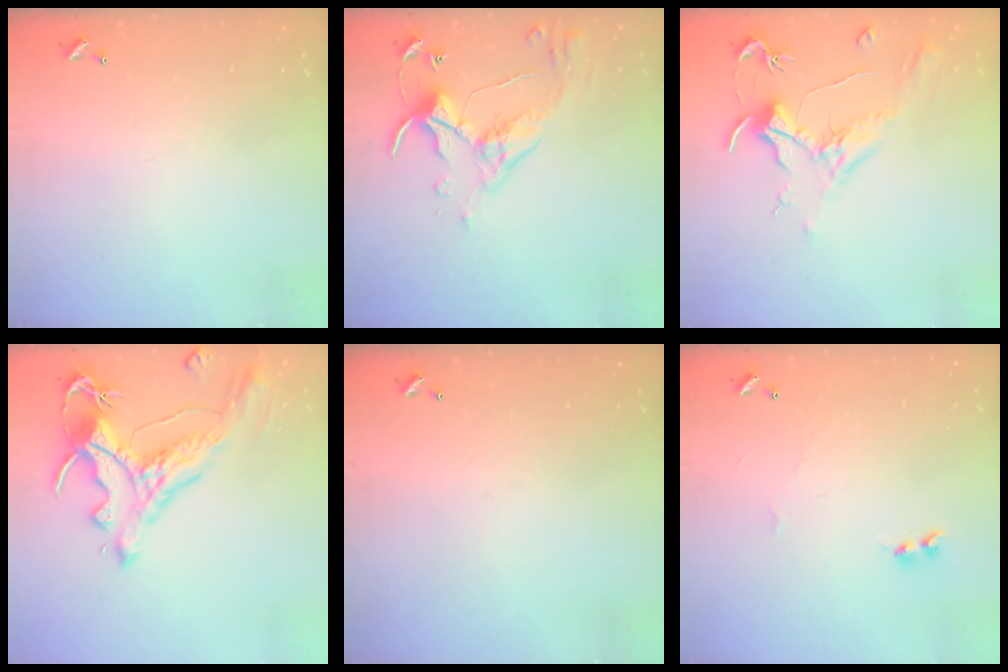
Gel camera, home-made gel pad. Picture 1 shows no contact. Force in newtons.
{"total": 5.7, "press": 5.7, "slide": 0.7}
{"total": 1.9, "press": 1.7, "slide": 0.9}
{"total": 3.8, "press": 3.4, "slide": 1.7}
{"total": 0.0}
{"total": 2.1, "press": 2.1, "slide": 0.5}